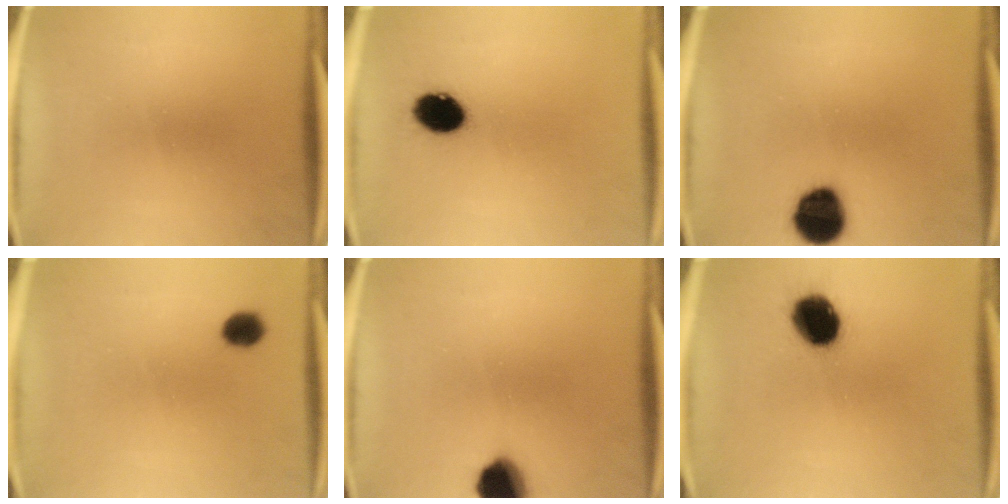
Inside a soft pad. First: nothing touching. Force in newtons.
{"total": 8.6}
{"total": 11.5}
{"total": 3.5}
{"total": 9.6}
{"total": 11.8}